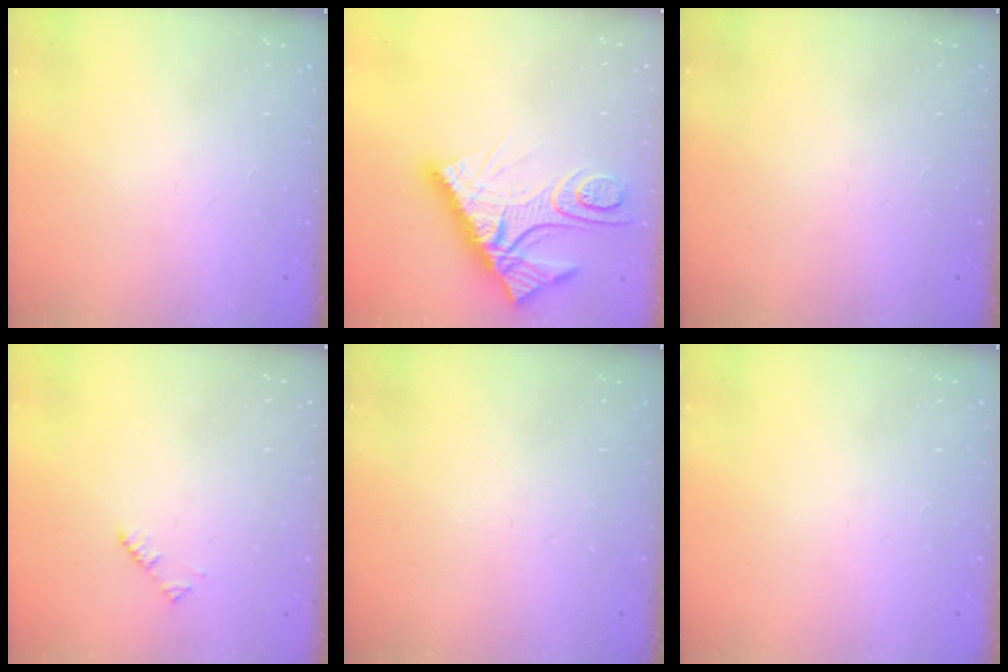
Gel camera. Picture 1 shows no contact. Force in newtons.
{"total": 16.4, "press": 16.3, "slide": 1.4}
{"total": 0.0}
{"total": 1.9, "press": 1.9, "slide": 0.3}
{"total": 0.0}
{"total": 0.0}